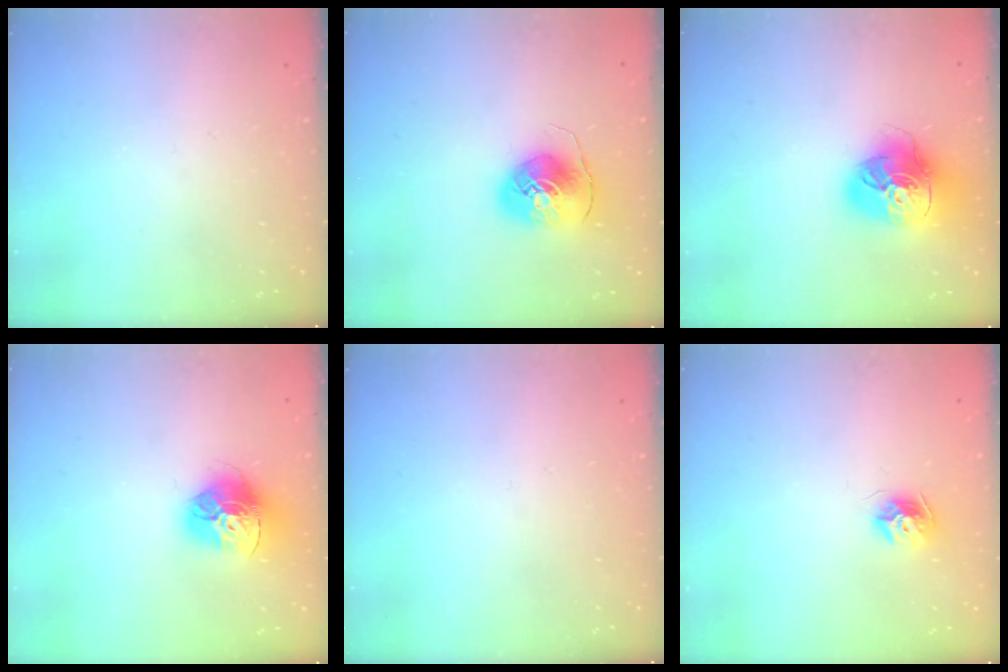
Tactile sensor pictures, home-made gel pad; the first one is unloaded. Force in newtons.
{"total": 9.0, "press": 8.8, "slide": 1.5}
{"total": 19.5, "press": 19.4, "slide": 2.2}
{"total": 15.5, "press": 15.4, "slide": 1.7}
{"total": 0.0}
{"total": 8.7, "press": 8.7, "slide": 0.0}